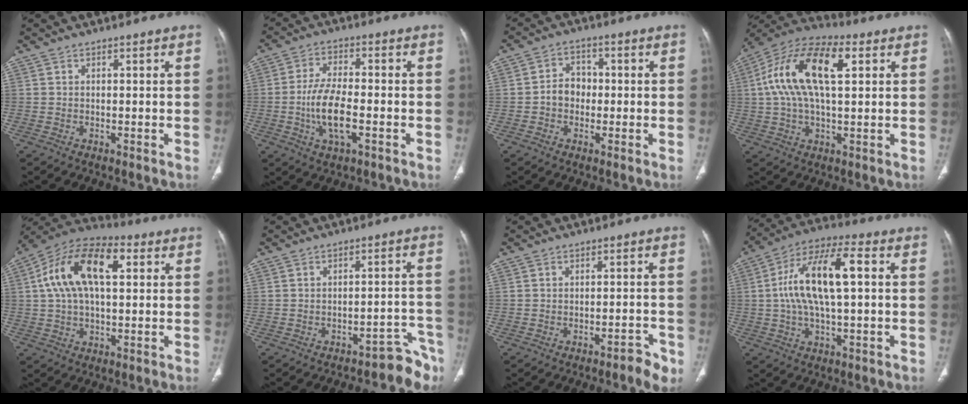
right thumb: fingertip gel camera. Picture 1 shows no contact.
{"total": 9.4, "force": [-2.4, 3.9, 8.2], "torque": [-0.163, 0.012, -0.045]}
{"total": 5.1, "force": [-0.7, 4.2, 2.7], "torque": [-0.024, 0.018, -0.019]}
{"total": 17.8, "force": [4.3, 8.3, 15.2], "torque": [-0.283, 0.027, 0.068]}
{"total": 16.9, "force": [4.0, 8.6, 13.9], "torque": [-0.249, 0.032, 0.064]}
{"total": 7.1, "force": [-6.2, 2.8, 2.0], "torque": [0.016, 0.083, -0.080]}
{"total": 3.5, "force": [-2.3, 1.1, 2.4], "torque": [-0.026, 0.021, -0.029]}
{"total": 15.4, "force": [1.6, 5.9, 14.1], "torque": [-0.274, 0.032, 0.024]}